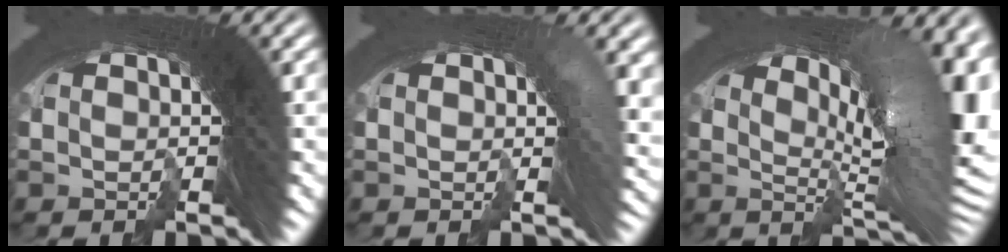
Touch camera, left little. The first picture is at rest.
{"total": 2.8, "force": [0.4, 1.0, 2.6], "torque": [-0.015, 0.009, -0.001]}
{"total": 12.5, "force": [1.3, 5.2, 11.3], "torque": [-0.129, 0.019, 0.006]}